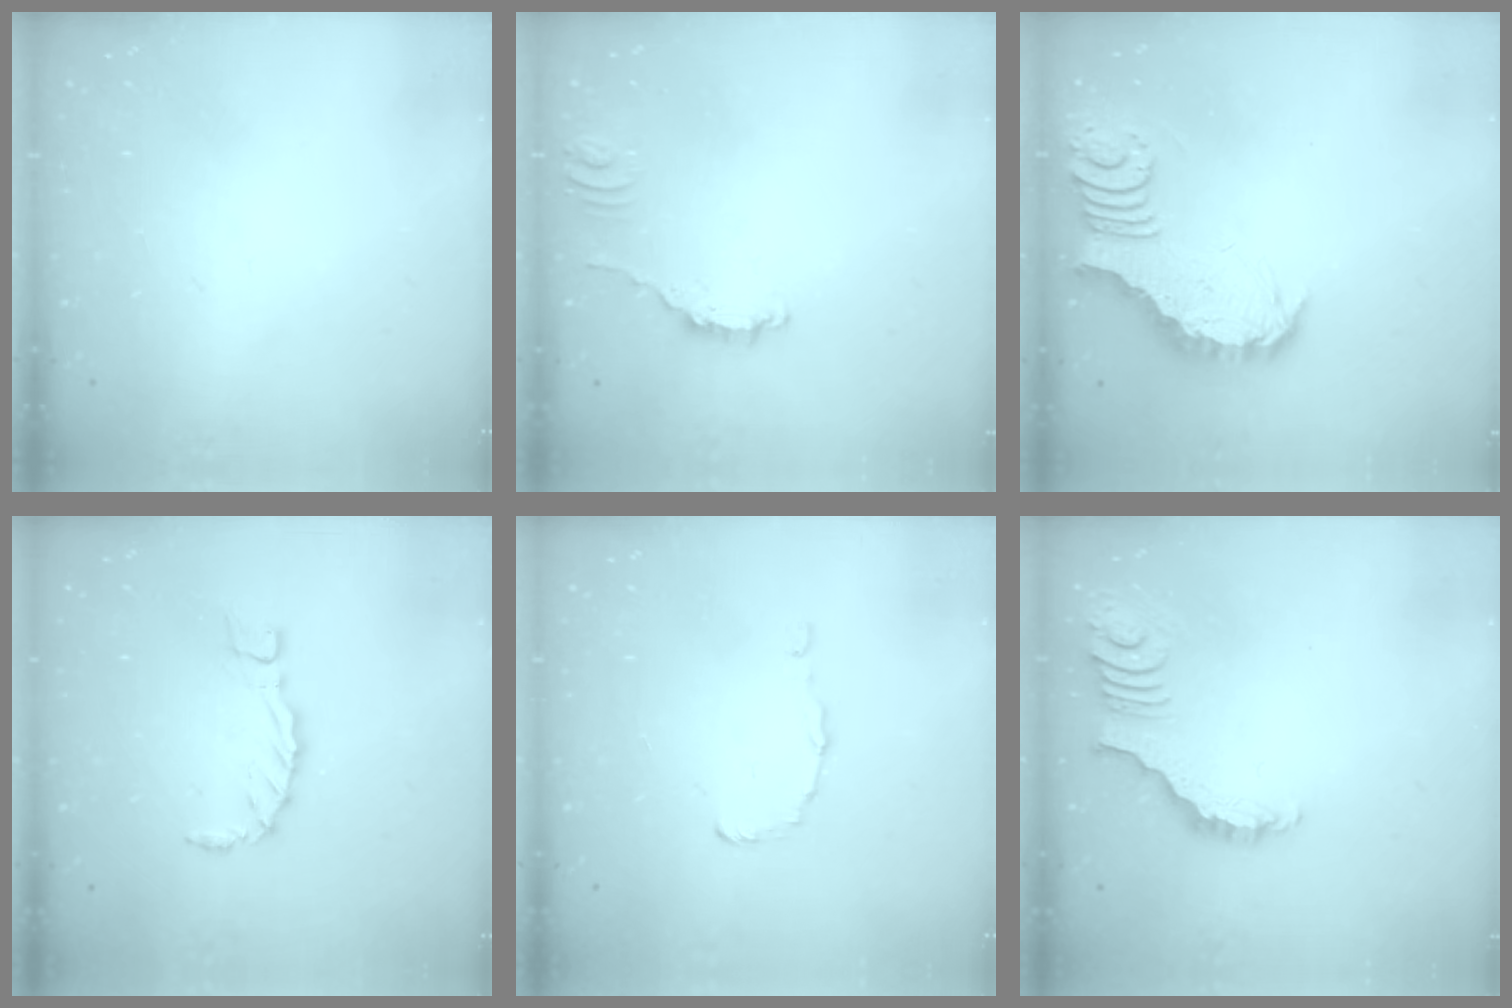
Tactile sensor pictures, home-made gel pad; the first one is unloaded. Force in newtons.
{"total": 2.6, "press": 2.6, "slide": 0.2}
{"total": 5.8, "press": 5.7, "slide": 0.8}
{"total": 5.2, "press": 5.2, "slide": 0.7}
{"total": 1.0, "press": 1.0, "slide": 0.0}
{"total": 3.8, "press": 3.8, "slide": 0.7}